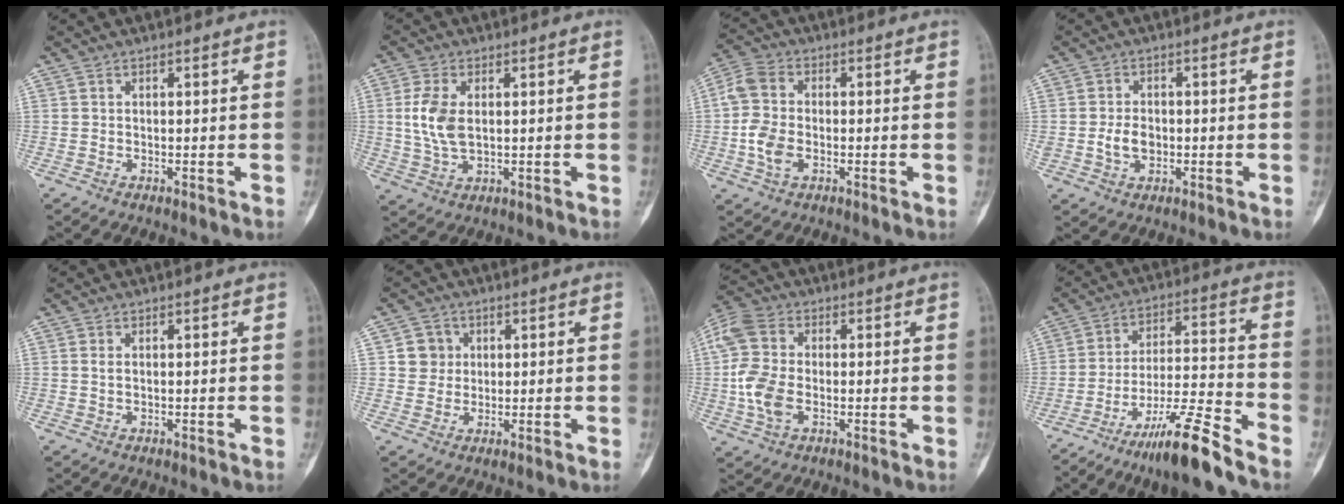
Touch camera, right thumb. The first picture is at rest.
{"total": 7.7, "force": [1.0, 4.3, 6.3], "torque": [-0.137, -0.006, 0.022]}
{"total": 8.1, "force": [-1.2, 5.3, 6.0], "torque": [-0.134, 0.014, -0.031]}
{"total": 4.6, "force": [-0.5, 3.3, 3.1], "torque": [-0.050, 0.002, -0.007]}
{"total": 1.1, "force": [0.2, 0.6, 0.8], "torque": [-0.015, 0.000, 0.005]}
{"total": 4.3, "force": [1.0, 4.2, 0.7], "torque": [0.016, 0.002, 0.013]}
{"total": 10.7, "force": [-0.9, 6.9, 8.1], "torque": [-0.186, 0.009, -0.026]}
{"total": 13.1, "force": [-10.0, 0.6, 8.5], "torque": [-0.156, 0.067, -0.173]}